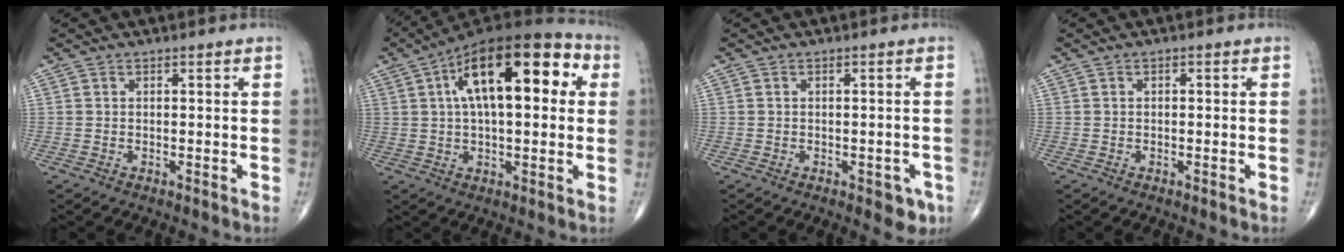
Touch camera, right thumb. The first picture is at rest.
{"total": 21.1, "force": [5.4, 9.3, 18.1], "torque": [-0.273, 0.029, 0.075]}
{"total": 3.6, "force": [-1.7, 1.8, 2.6], "torque": [-0.013, 0.005, -0.017]}
{"total": 0.0}